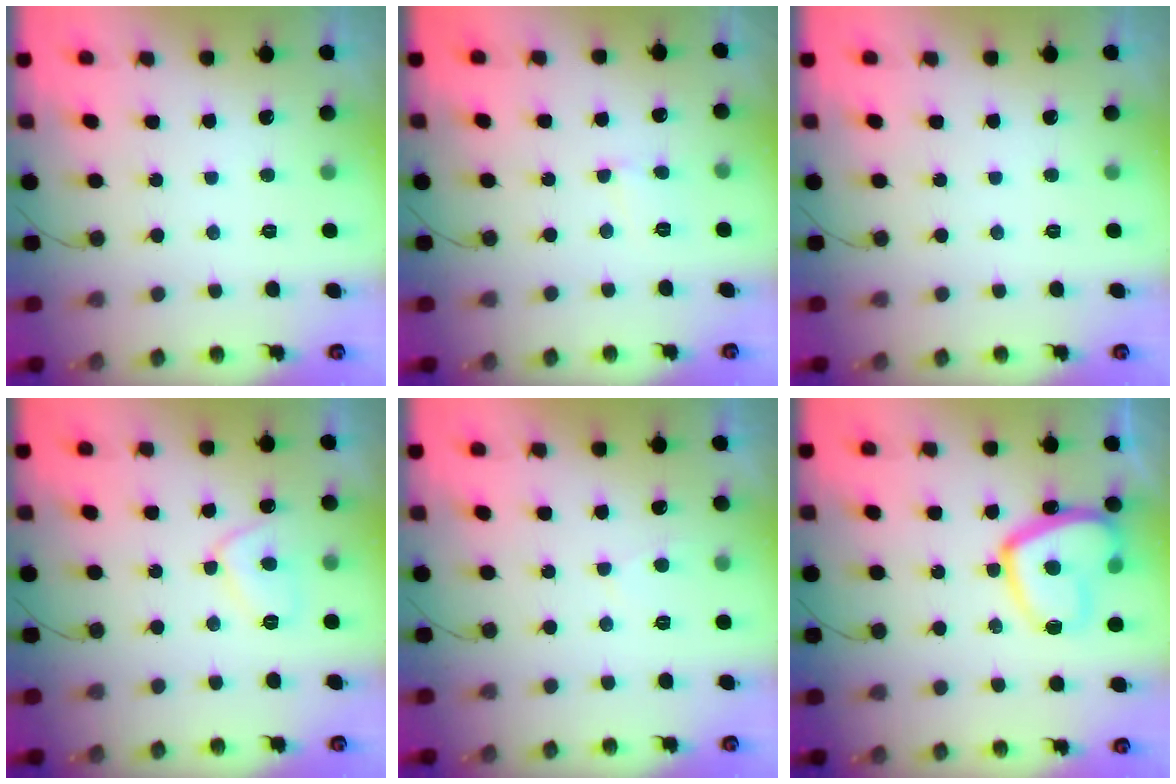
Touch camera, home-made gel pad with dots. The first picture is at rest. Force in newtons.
{"total": 2.5, "press": 2.5, "slide": 0.2}
{"total": 0.0}
{"total": 7.5, "press": 7.4, "slide": 1.0}
{"total": 2.7, "press": 2.6, "slide": 0.5}
{"total": 15.9, "press": 15.8, "slide": 1.5}